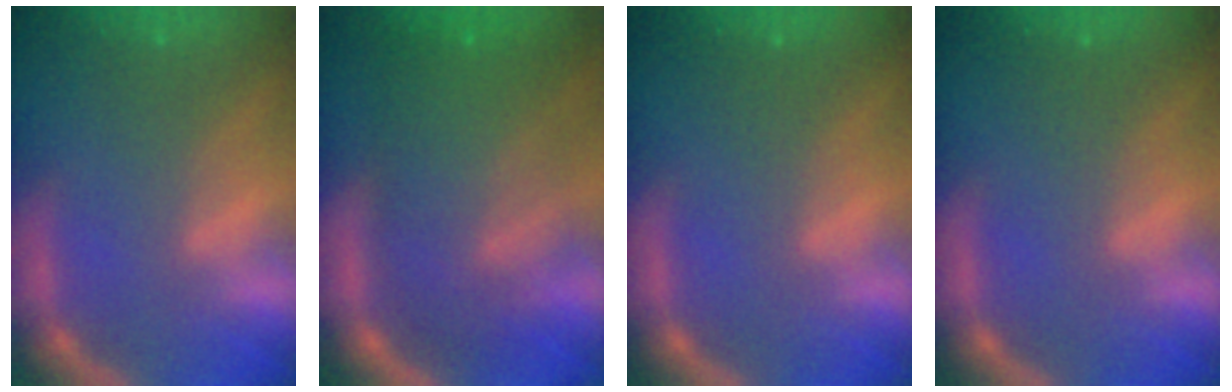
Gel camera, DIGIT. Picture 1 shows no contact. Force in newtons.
{"total": 10.0}
{"total": 0.0}
{"total": 0.0}